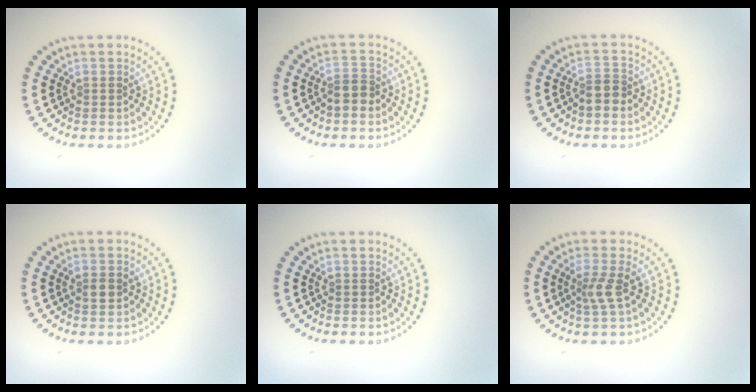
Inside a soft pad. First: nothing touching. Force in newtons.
{"total": 2.1, "press": 1.7, "slide": 1.1}
{"total": 2.1, "press": 1.7, "slide": 1.1}
{"total": 1.2, "press": 1.2, "slide": 0.2}
{"total": 0.0}
{"total": 1.9, "press": 1.3, "slide": 1.4}